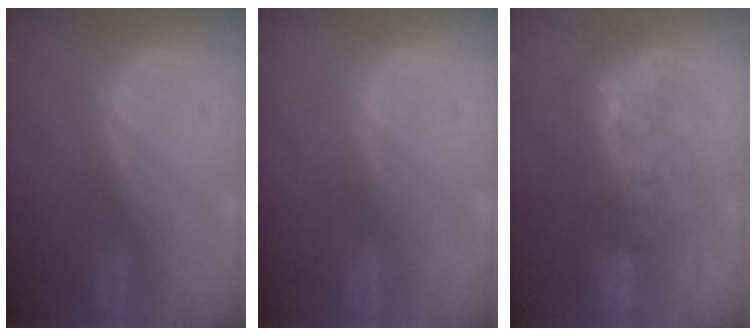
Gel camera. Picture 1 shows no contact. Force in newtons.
{"total": 0.0}
{"total": 8.7, "press": 8.3, "slide": 2.5}